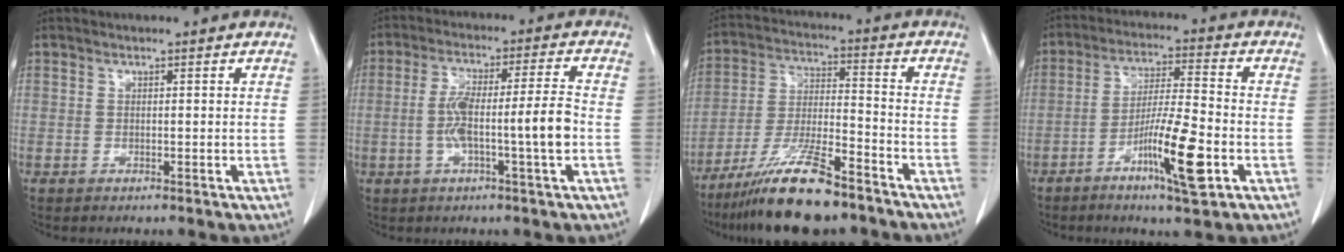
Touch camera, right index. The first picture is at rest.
{"total": 9.4, "force": [-1.9, 0.1, 9.2], "torque": [-0.173, 0.016, -0.034]}
{"total": 13.9, "force": [-10.5, 2.0, 8.8], "torque": [-0.172, -0.020, -0.189]}
{"total": 10.9, "force": [-4.6, 0.5, 9.9], "torque": [-0.178, -0.011, -0.082]}